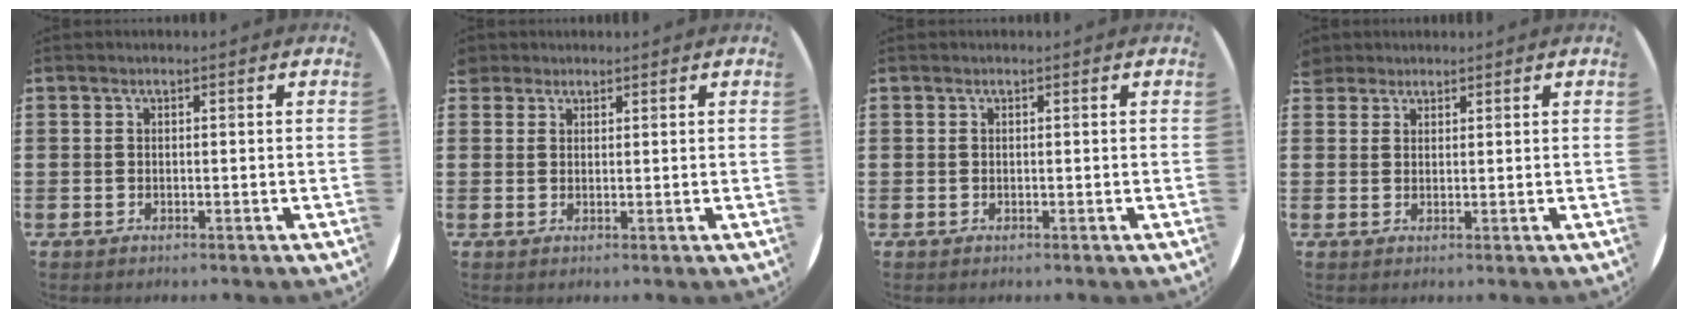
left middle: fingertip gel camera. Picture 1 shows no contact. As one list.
[{"total": 1.5, "force": [1.3, 0.7, 0.0], "torque": [0.006, 0.000, 0.025]}, {"total": 0.0}, {"total": 1.9, "force": [1.8, 0.8, 0.0], "torque": [0.004, 0.000, 0.034]}]